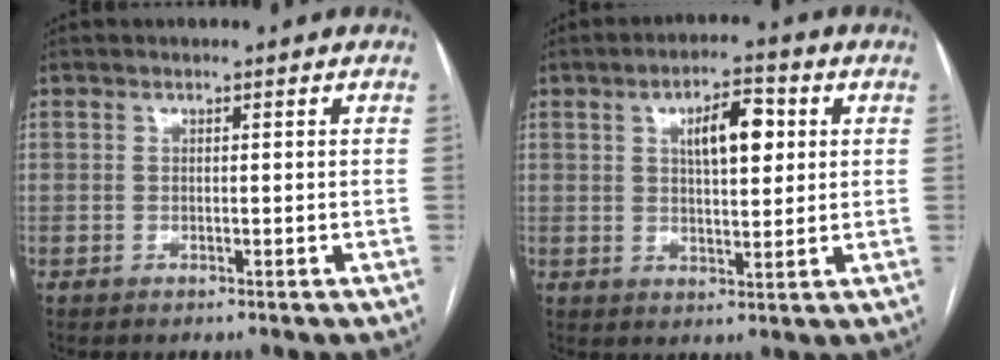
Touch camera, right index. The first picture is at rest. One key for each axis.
{"total": 7.4, "fx": 2.3, "fy": 2.6, "fz": 6.6, "tx": -0.106, "ty": 0.013, "tz": 0.038}